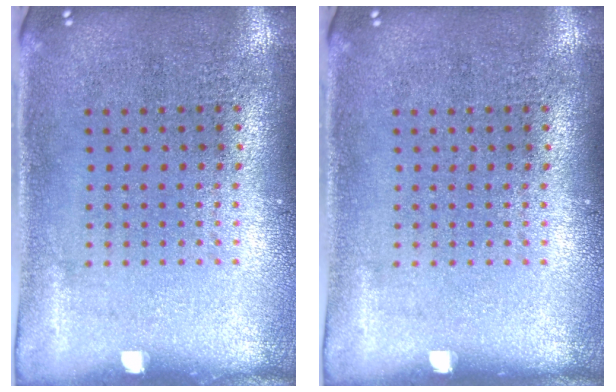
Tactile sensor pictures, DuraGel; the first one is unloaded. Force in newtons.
{"total": 0.0}